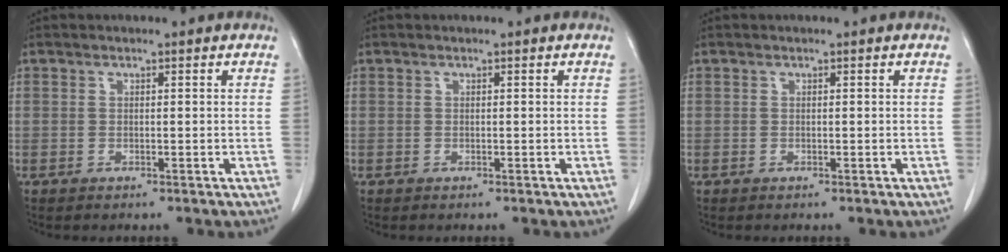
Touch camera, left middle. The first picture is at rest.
{"total": 0.0}
{"total": 0.0}